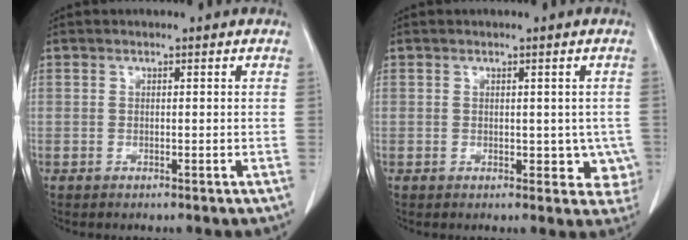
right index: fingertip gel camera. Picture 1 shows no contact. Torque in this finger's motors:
{"motor_torque": [-0.01, 0.05, 0.02, 0.00]}